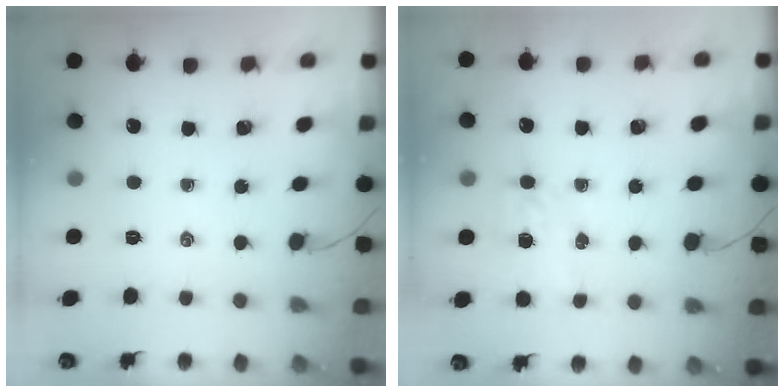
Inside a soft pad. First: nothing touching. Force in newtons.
{"total": 4.0, "press": 3.8, "slide": 1.2}